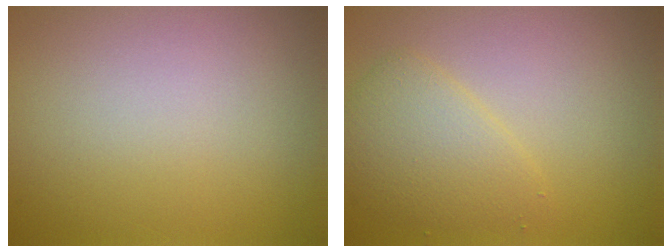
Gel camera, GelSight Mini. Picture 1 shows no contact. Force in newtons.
{"total": 3.0, "press": 3.0, "slide": 0.2}